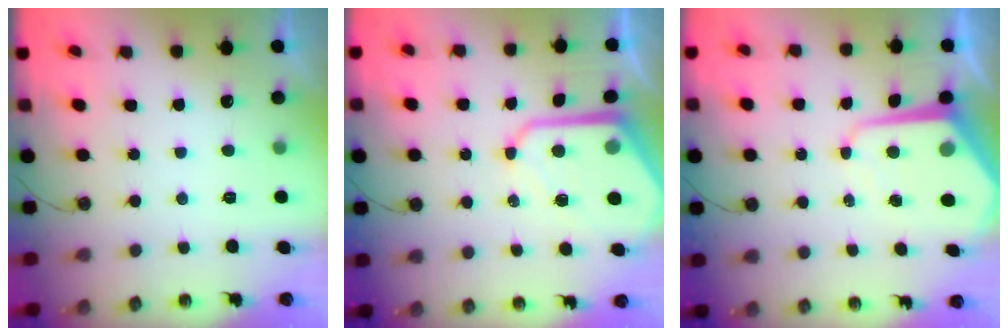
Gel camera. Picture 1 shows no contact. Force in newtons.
{"total": 13.5, "press": 13.4, "slide": 1.3}
{"total": 10.2, "press": 10.2, "slide": 1.0}